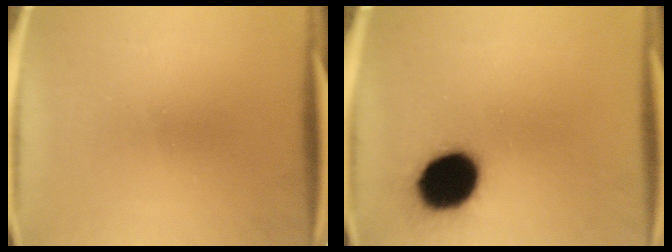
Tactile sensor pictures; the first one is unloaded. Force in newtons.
{"total": 17.6}